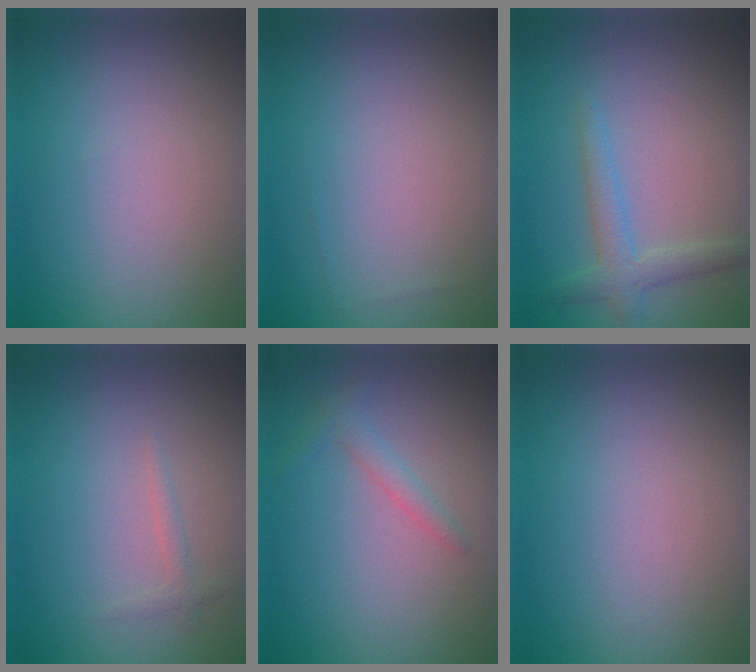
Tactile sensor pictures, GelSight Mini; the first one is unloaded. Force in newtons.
{"total": 0.0}
{"total": 2.5, "press": 2.5, "slide": 0.1}
{"total": 0.9, "press": 0.9, "slide": 0.1}
{"total": 1.5, "press": 1.4, "slide": 0.1}
{"total": 0.0}